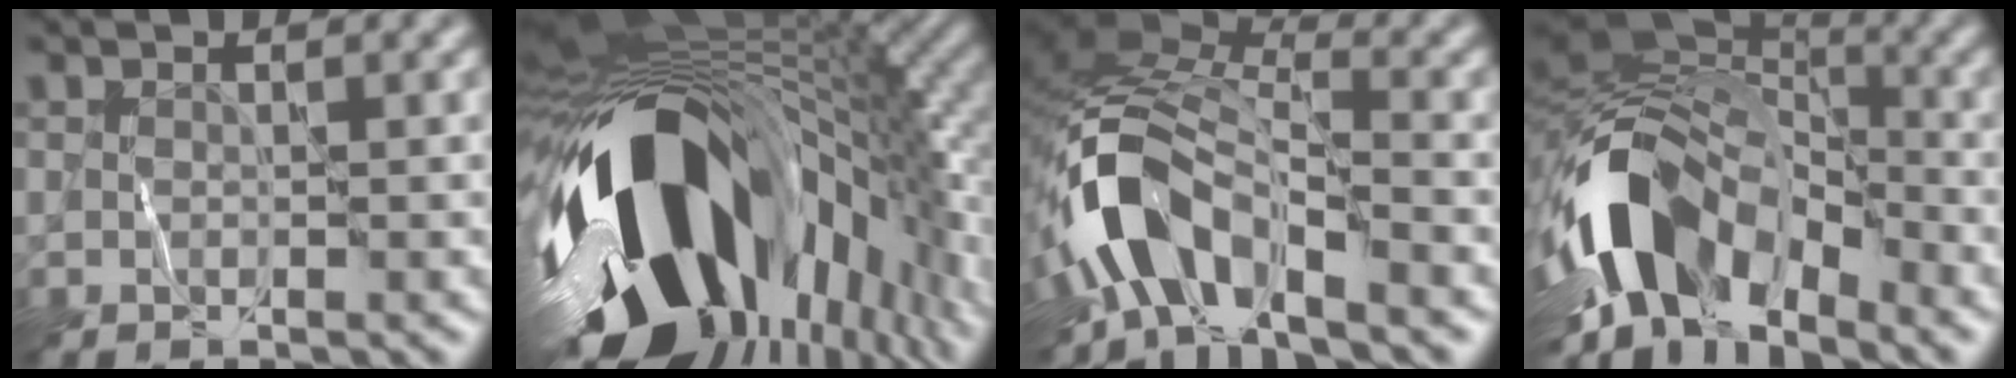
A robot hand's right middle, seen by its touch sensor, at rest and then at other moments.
{"total": 18.0, "force": [-4.9, 10.2, 14.0], "torque": [-0.239, -0.031, -0.080]}
{"total": 7.8, "force": [-4.8, 3.4, 5.1], "torque": [-0.088, 0.007, -0.106]}
{"total": 12.8, "force": [-5.6, 6.9, 9.2], "torque": [-0.166, 0.002, -0.112]}